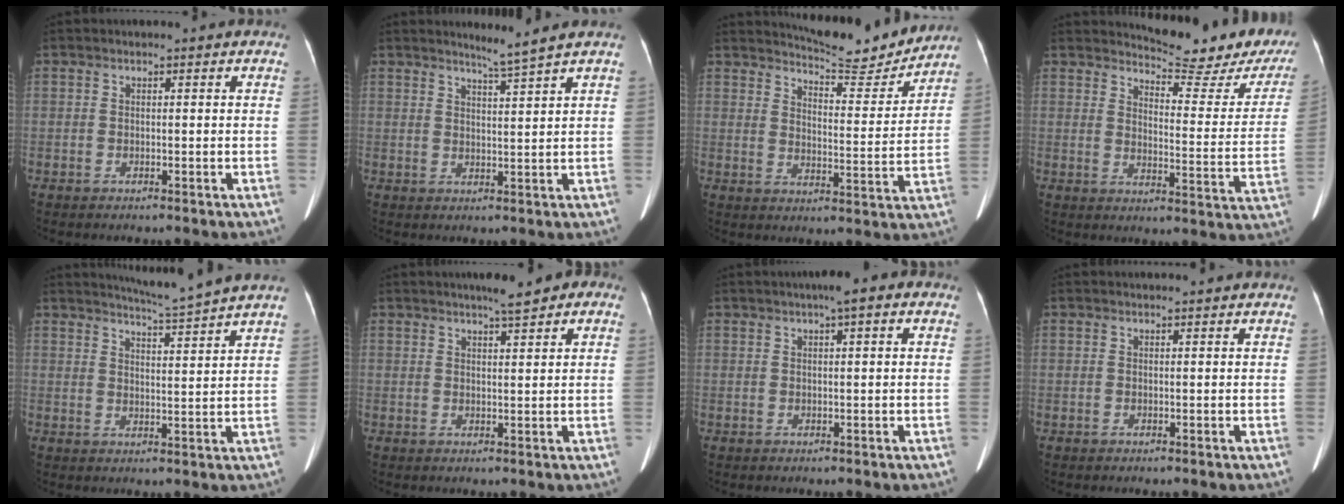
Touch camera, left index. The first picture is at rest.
{"total": 3.1, "force": [2.6, -1.5, 0.9], "torque": [-0.024, -0.016, 0.052]}
{"total": 11.7, "force": [11.4, 0.9, 2.4], "torque": [-0.040, -0.019, 0.153]}
{"total": 16.8, "force": [15.7, 2.5, 5.3], "torque": [-0.060, -0.077, 0.171]}
{"total": 7.5, "force": [6.9, -2.0, 2.1], "torque": [-0.043, -0.017, 0.103]}
{"total": 4.2, "force": [2.9, 0.7, 2.9], "torque": [-0.041, 0.012, 0.040]}
{"total": 3.4, "force": [1.7, 0.5, 2.9], "torque": [-0.045, 0.015, 0.020]}
{"total": 2.4, "force": [2.3, -0.1, 0.6], "torque": [-0.008, 0.017, 0.031]}